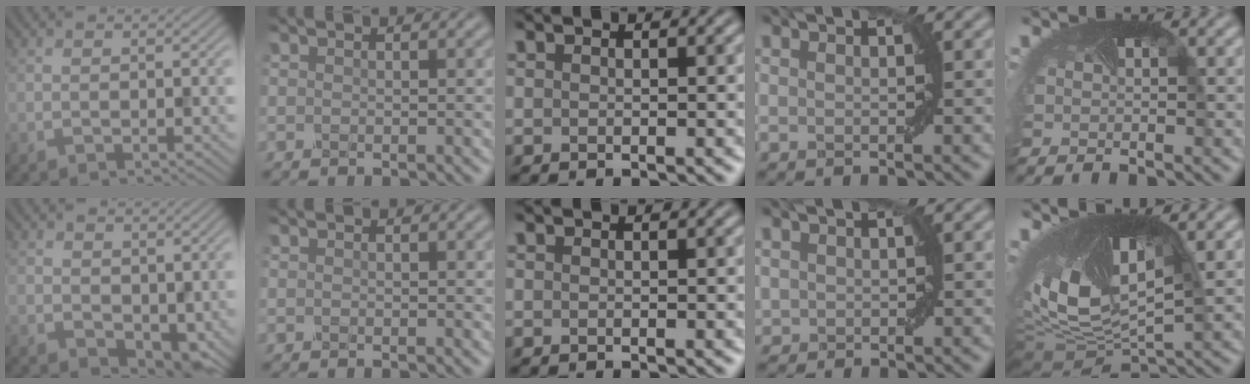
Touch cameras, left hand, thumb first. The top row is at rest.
{"thumb": {"total": 5.3, "force": [1.2, 3.6, 3.7], "torque": [-0.068, -0.020, 0.031]}, "ring": {"total": 0.7, "force": [0.2, 0.7, 0.2], "torque": [-0.002, 0.003, 0.005]}, "little": {"total": 12.5, "force": [0.4, 6.3, 10.8], "torque": [-0.219, -0.026, 0.027]}}